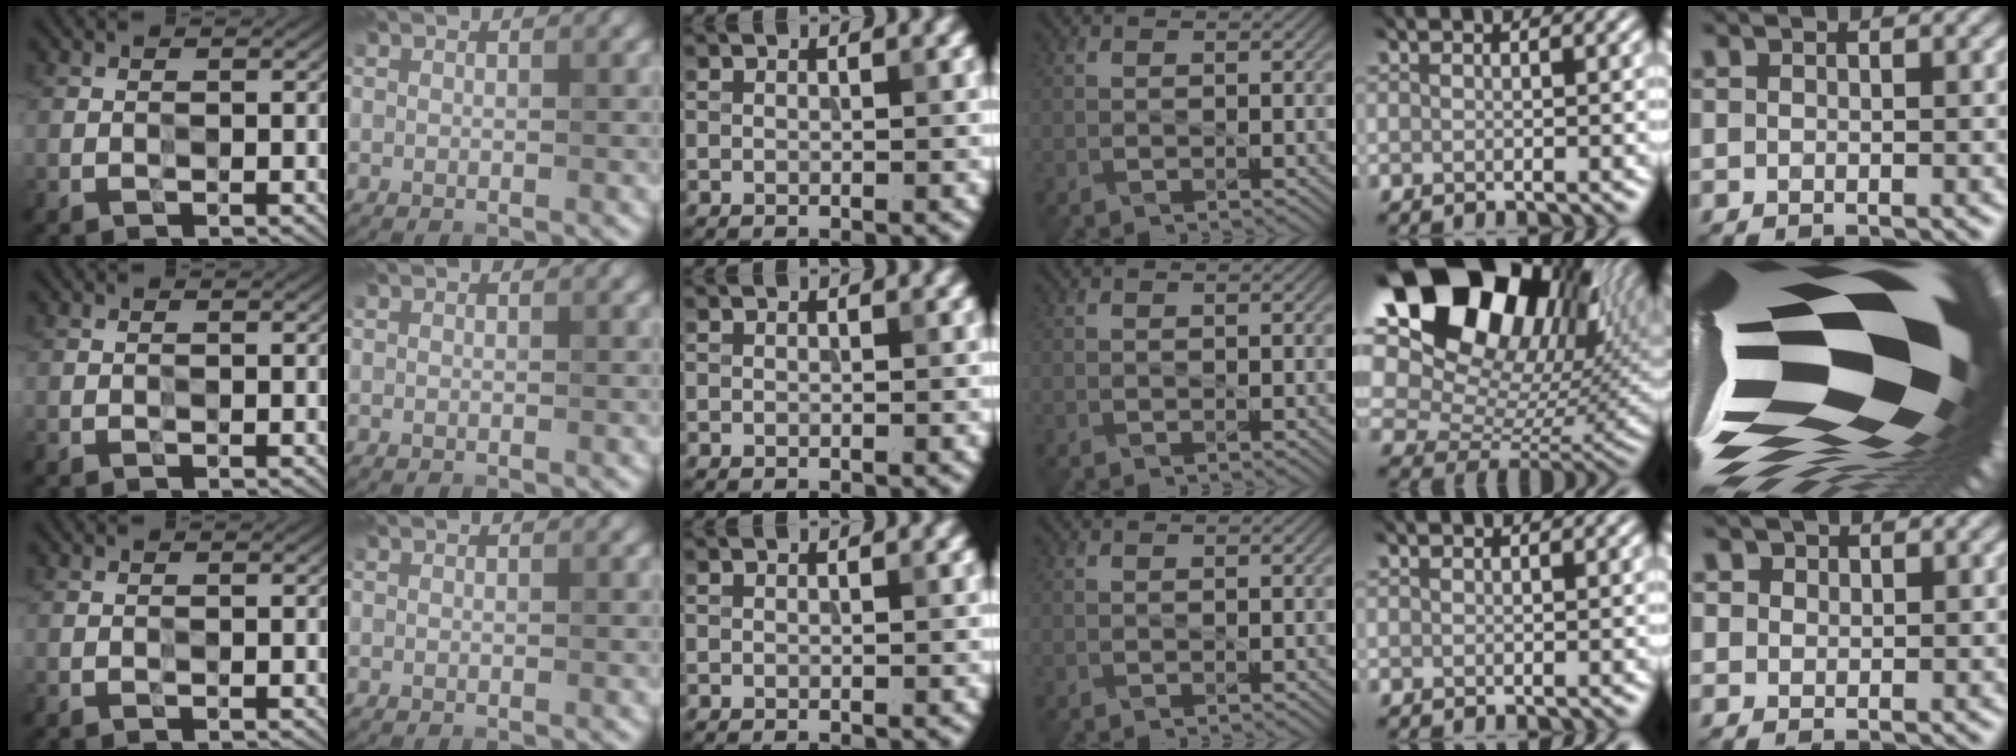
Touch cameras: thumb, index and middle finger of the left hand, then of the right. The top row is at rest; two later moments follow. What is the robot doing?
{"motion": "press", "object": "button"}